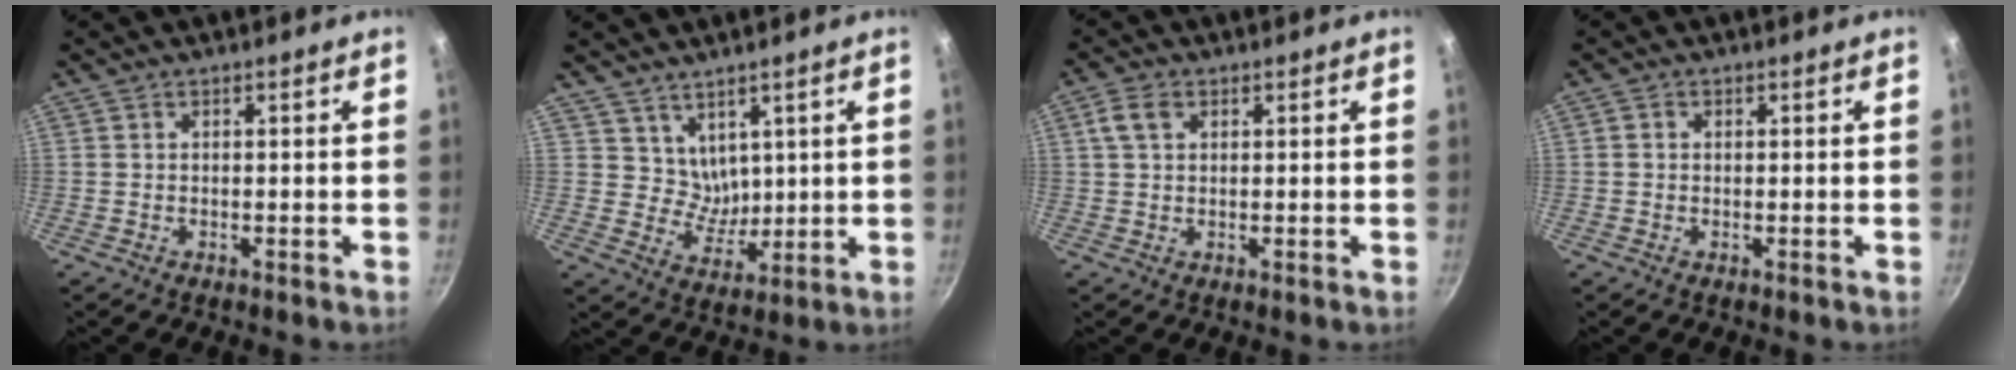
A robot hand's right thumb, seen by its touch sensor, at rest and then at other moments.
{"total": 5.1, "force": [3.4, 3.5, 1.4], "torque": [-0.003, -0.026, 0.070]}
{"total": 3.8, "force": [1.5, 2.5, 2.5], "torque": [-0.043, 0.007, 0.027]}
{"total": 0.8, "force": [0.1, 0.7, 0.3], "torque": [-0.005, 0.004, 0.000]}